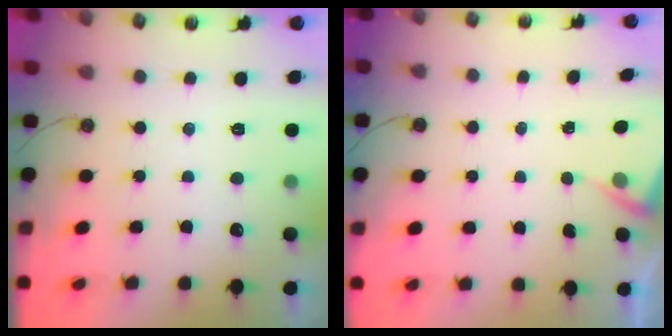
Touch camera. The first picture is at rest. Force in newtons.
{"total": 2.9, "press": 2.9, "slide": 0.4}